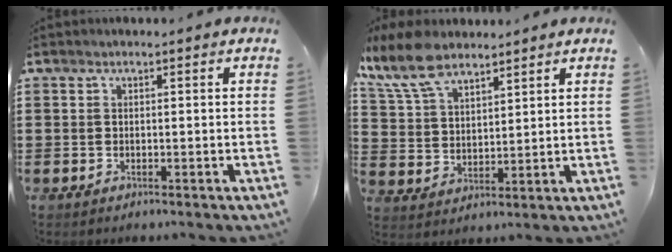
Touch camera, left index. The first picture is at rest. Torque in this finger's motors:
{"motor_torque": [0.55, 0.61, 0.90, 0.21]}